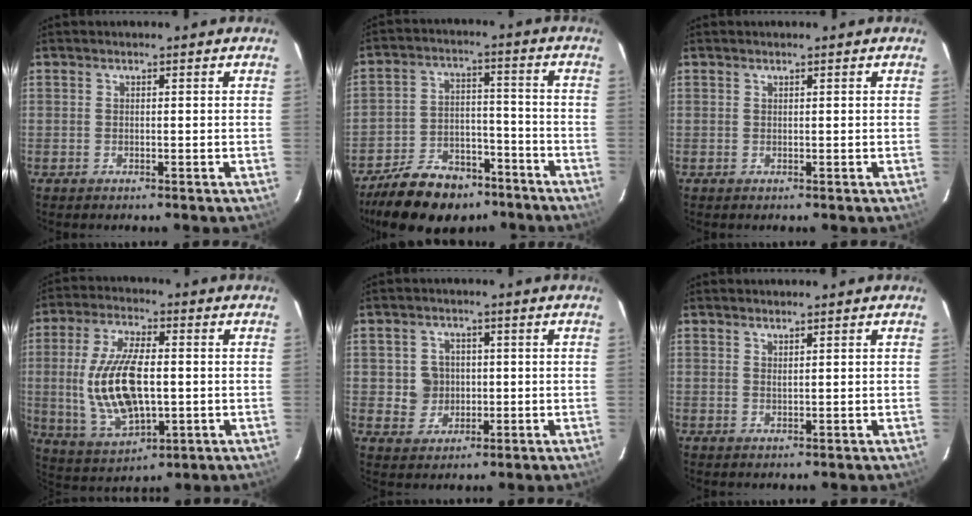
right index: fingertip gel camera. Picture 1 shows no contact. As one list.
[{"total": 15.6, "force": [-11.9, 8.3, 6.0], "torque": [-0.140, 0.022, -0.174]}, {"total": 0.0}, {"total": 15.9, "force": [-0.4, 7.3, 14.1], "torque": [-0.287, -0.005, 0.008]}, {"total": 5.0, "force": [0.1, 4.9, 1.1], "torque": [-0.025, 0.014, 0.013]}, {"total": 1.0, "force": [0.9, -0.1, 0.3], "torque": [-0.006, -0.003, 0.015]}]